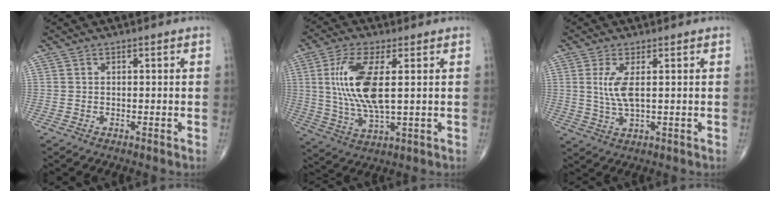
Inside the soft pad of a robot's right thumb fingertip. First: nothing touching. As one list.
[{"total": 13.0, "force": [2.1, 4.5, 12.0], "torque": [-0.262, -0.013, 0.046]}, {"total": 5.2, "force": [1.0, 1.5, 4.9], "torque": [-0.116, -0.010, 0.026]}]